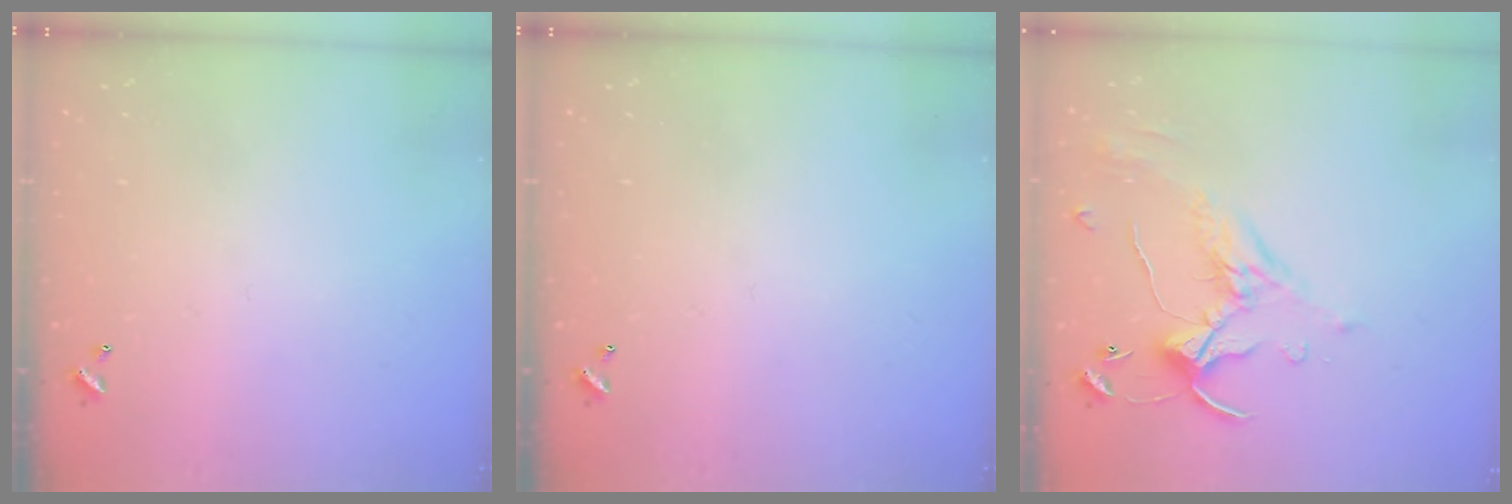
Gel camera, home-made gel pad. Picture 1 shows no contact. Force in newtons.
{"total": 0.0}
{"total": 1.1, "press": 0.4, "slide": 1.0}